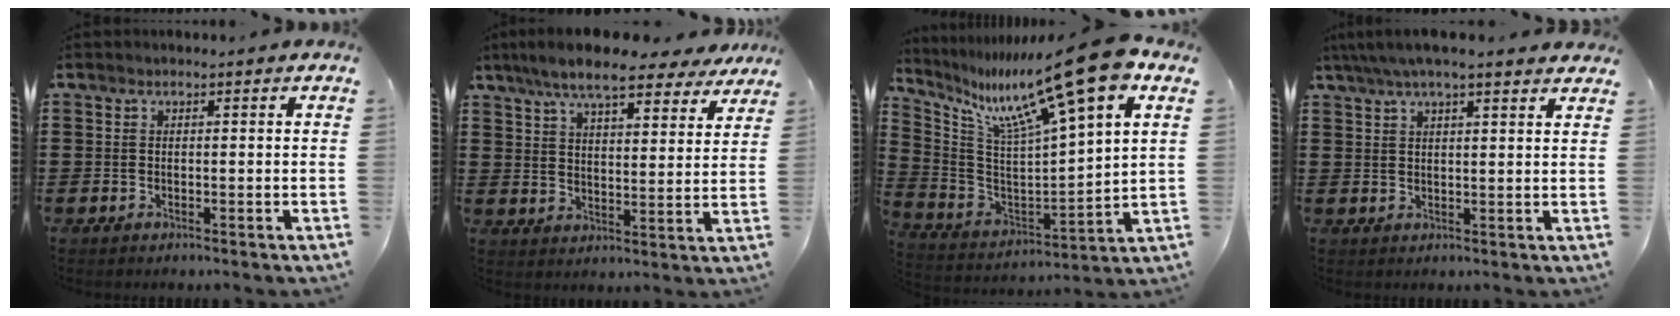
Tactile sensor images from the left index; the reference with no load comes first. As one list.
[{"total": 9.1, "force": [7.7, 1.3, 4.7], "torque": [-0.108, -0.021, 0.137]}, {"total": 14.9, "force": [10.4, 0.5, 10.6], "torque": [-0.207, -0.071, 0.164]}, {"total": 4.6, "force": [3.7, 0.4, 2.7], "torque": [-0.061, -0.004, 0.066]}]